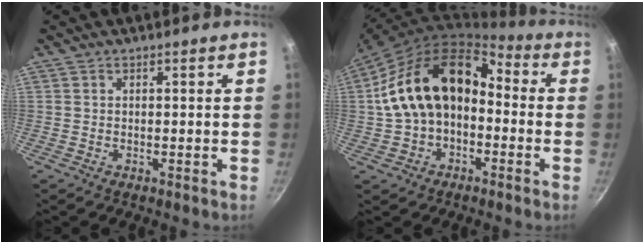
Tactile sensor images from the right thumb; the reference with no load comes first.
{"total": 17.9, "force": [-0.8, 12.4, 12.9], "torque": [-0.207, 0.069, -0.017]}